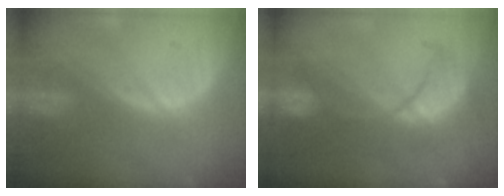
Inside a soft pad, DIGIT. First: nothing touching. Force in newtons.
{"total": 8.4, "press": 8.3, "slide": 1.3}